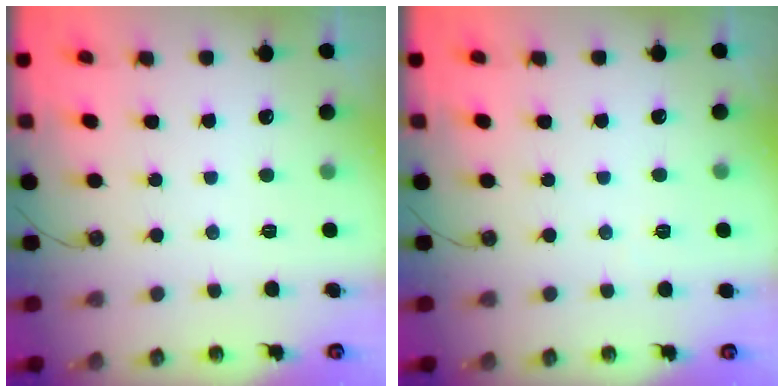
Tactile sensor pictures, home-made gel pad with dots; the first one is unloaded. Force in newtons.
{"total": 2.8, "press": 2.5, "slide": 1.1}